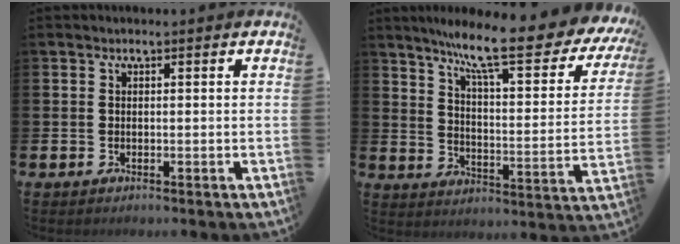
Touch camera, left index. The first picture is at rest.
{"total": 11.6, "force": [8.8, 2.0, 7.3], "torque": [-0.144, -0.060, 0.136]}